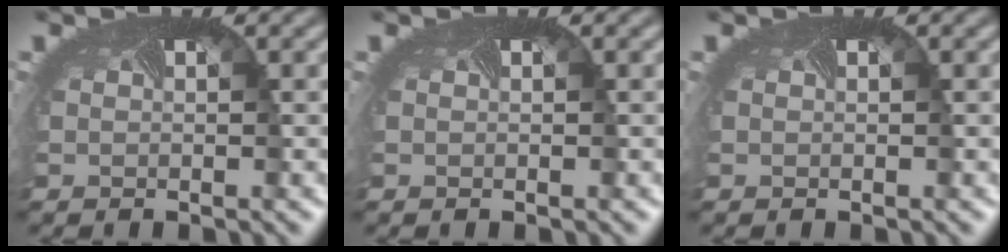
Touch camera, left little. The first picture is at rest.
{"total": 0.0}
{"total": 0.0}